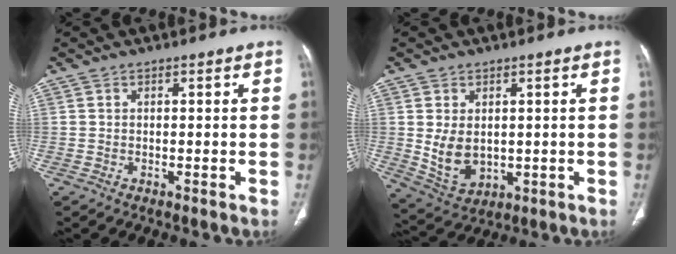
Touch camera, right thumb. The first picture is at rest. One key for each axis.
{"total": 7.6, "fx": 0.4, "fy": 5.2, "fz": 5.4, "tx": -0.088, "ty": -0.014, "tz": 0.030}